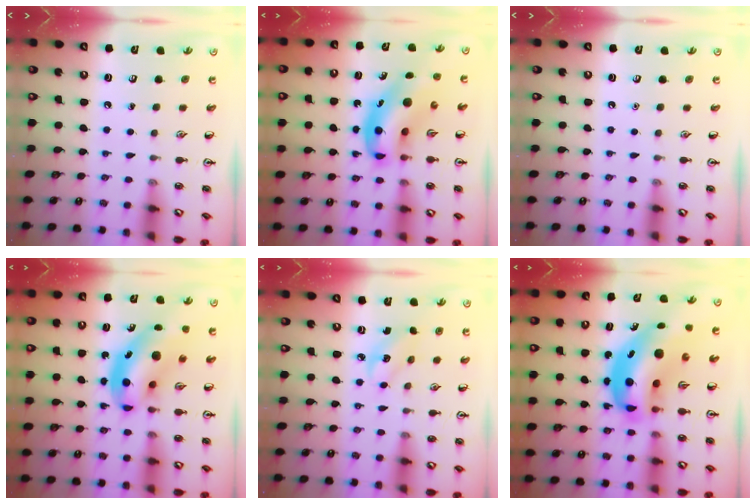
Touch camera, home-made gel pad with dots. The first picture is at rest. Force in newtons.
{"total": 9.8, "press": 9.4, "slide": 2.7}
{"total": 0.0}
{"total": 9.2, "press": 8.8, "slide": 2.7}
{"total": 2.9, "press": 2.8, "slide": 0.7}
{"total": 15.8, "press": 15.0, "slide": 4.9}